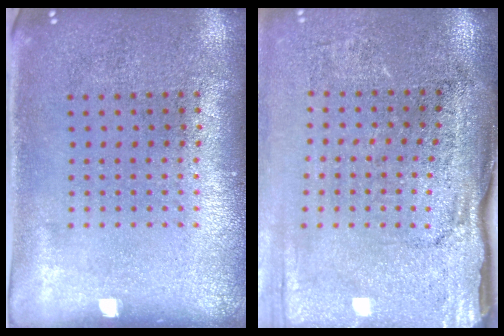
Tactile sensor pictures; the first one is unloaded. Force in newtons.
{"total": 4.2, "press": 3.6, "slide": 2.2}